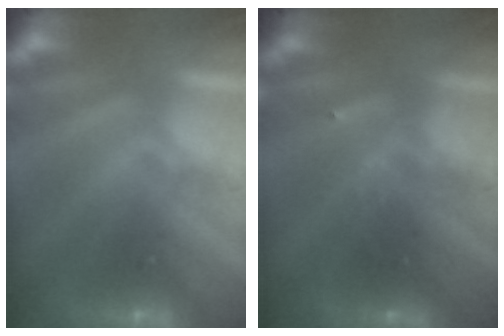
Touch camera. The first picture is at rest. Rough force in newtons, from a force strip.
{"total": 2.4}